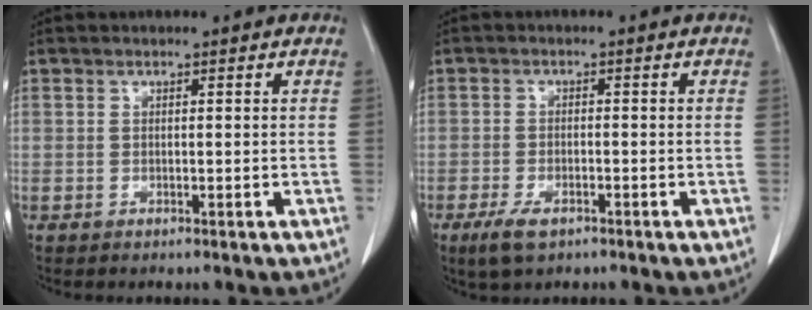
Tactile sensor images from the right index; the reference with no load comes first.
{"total": 4.2, "force": [-2.6, 1.7, 2.8], "torque": [-0.060, -0.005, -0.043]}